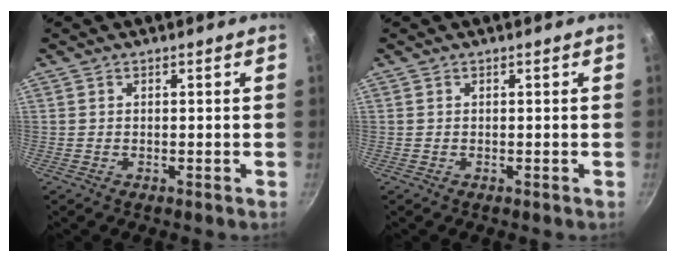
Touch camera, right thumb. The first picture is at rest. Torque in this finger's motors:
{"motor_torque": [0.00, 0.00, 0.00, 0.00, 0.03]}